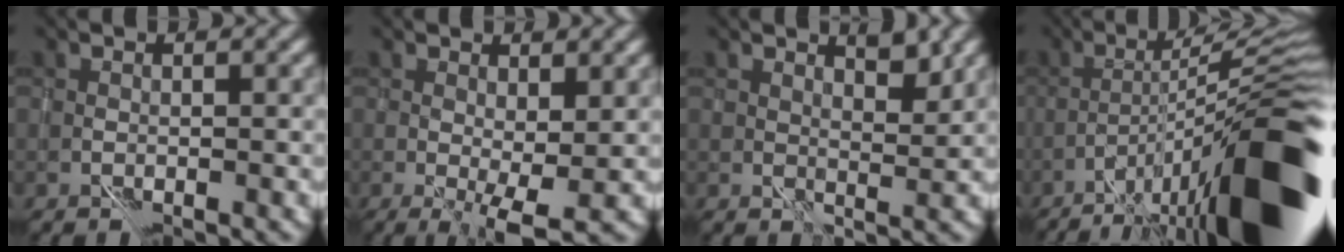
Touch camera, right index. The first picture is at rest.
{"total": 2.6, "force": [0.7, 0.2, 2.5], "torque": [-0.048, -0.003, 0.017]}
{"total": 2.9, "force": [2.8, 0.1, 0.8], "torque": [-0.011, 0.003, 0.050]}
{"total": 13.6, "force": [-6.5, 2.2, 11.8], "torque": [-0.176, 0.026, -0.091]}